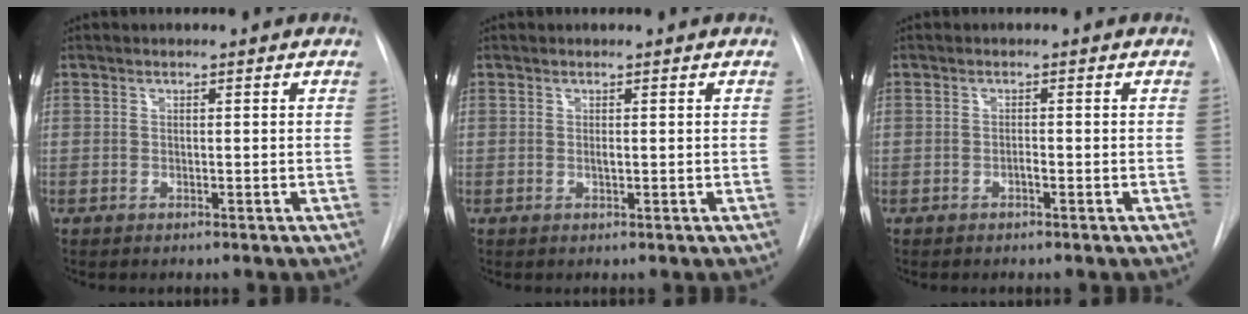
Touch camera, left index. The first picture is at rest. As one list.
[{"total": 0.5, "force": [-0.2, 0.2, 0.5], "torque": [-0.011, -0.002, -0.003]}, {"total": 0.8, "force": [-0.6, 0.2, 0.4], "torque": [-0.006, -0.001, -0.014]}]